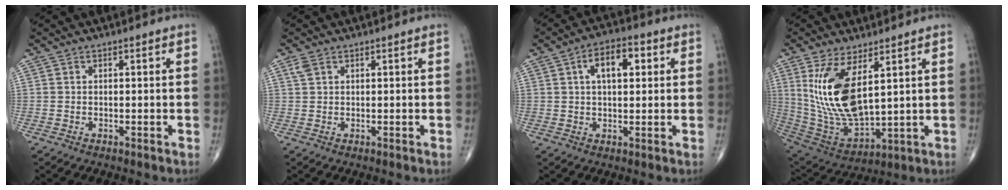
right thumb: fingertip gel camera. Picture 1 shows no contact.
{"total": 1.6, "force": [1.0, 0.9, 0.8], "torque": [-0.018, 0.006, 0.022]}
{"total": 8.0, "force": [2.3, 4.1, 6.5], "torque": [-0.090, 0.011, 0.032]}
{"total": 16.2, "force": [5.2, 7.0, 13.7], "torque": [-0.266, -0.031, 0.123]}